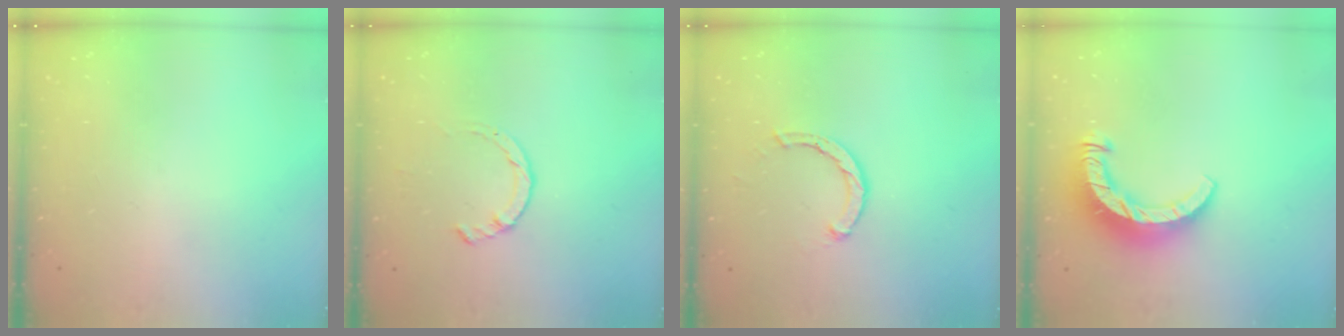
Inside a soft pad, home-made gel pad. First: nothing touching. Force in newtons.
{"total": 2.8, "press": 2.8, "slide": 0.4}
{"total": 2.1, "press": 2.1, "slide": 0.1}
{"total": 10.5, "press": 10.5, "slide": 1.2}